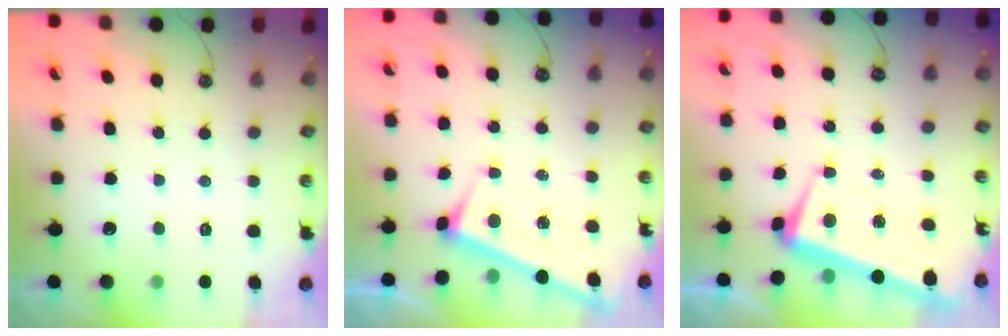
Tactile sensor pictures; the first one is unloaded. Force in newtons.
{"total": 3.2, "press": 3.2, "slide": 0.2}
{"total": 0.9, "press": 0.4, "slide": 0.8}